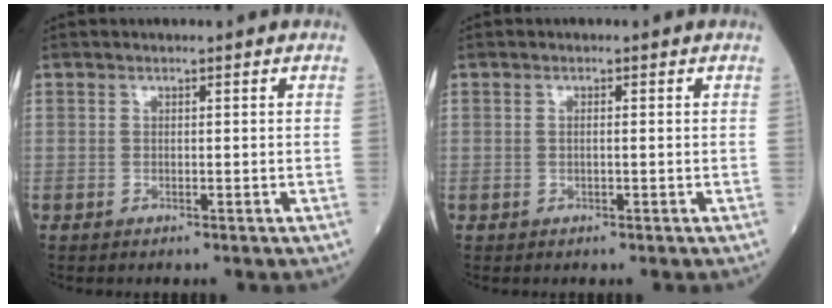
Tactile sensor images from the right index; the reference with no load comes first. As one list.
[{"total": 0.6, "force": [0.0, 0.0, 0.6], "torque": [-0.013, 0.000, -0.001]}]